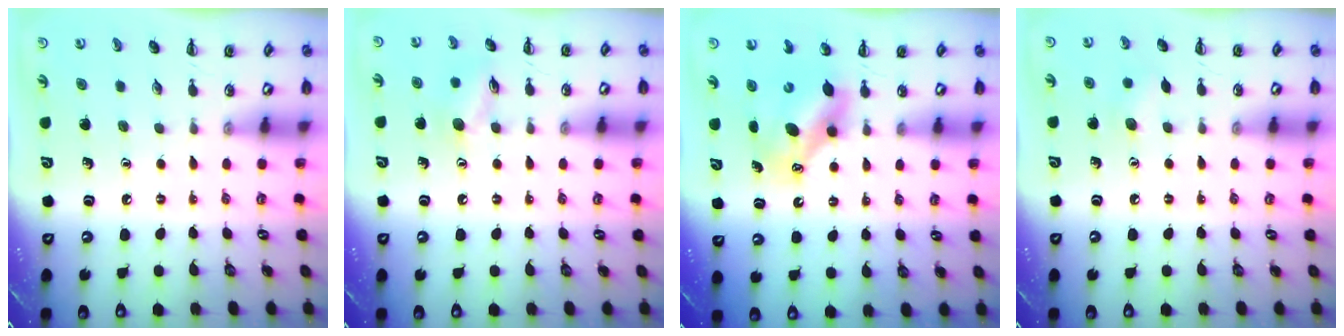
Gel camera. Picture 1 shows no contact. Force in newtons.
{"total": 8.7, "press": 8.7, "slide": 0.8}
{"total": 7.5, "press": 7.3, "slide": 1.4}
{"total": 6.7, "press": 6.4, "slide": 1.7}